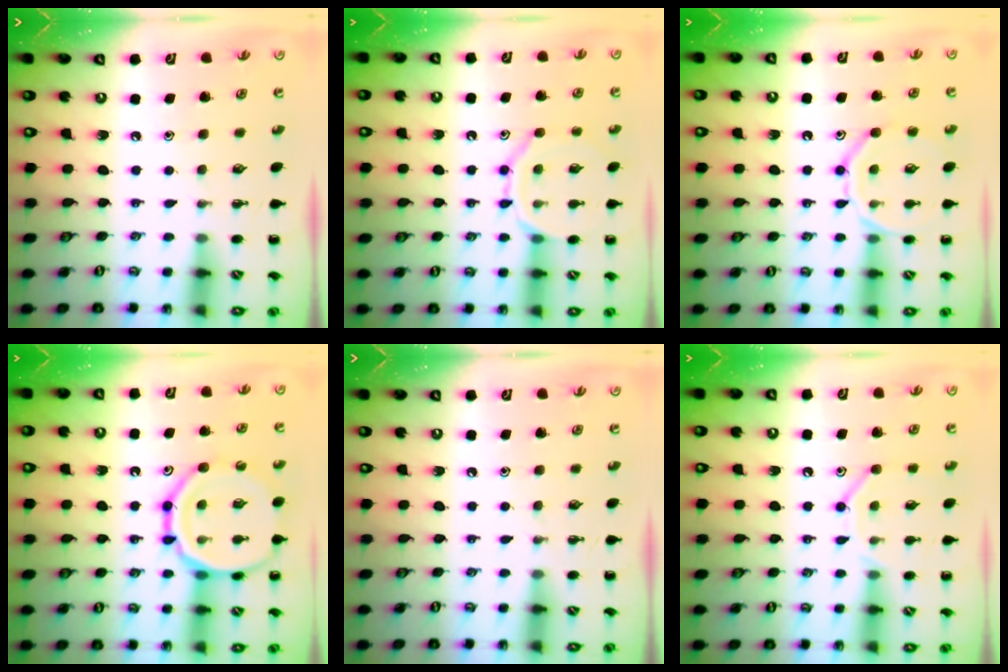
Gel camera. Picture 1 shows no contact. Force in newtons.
{"total": 11.2, "press": 11.1, "slide": 0.7}
{"total": 12.6, "press": 12.5, "slide": 1.0}
{"total": 18.0, "press": 17.9, "slide": 2.3}
{"total": 0.0}
{"total": 9.3, "press": 9.3, "slide": 1.2}